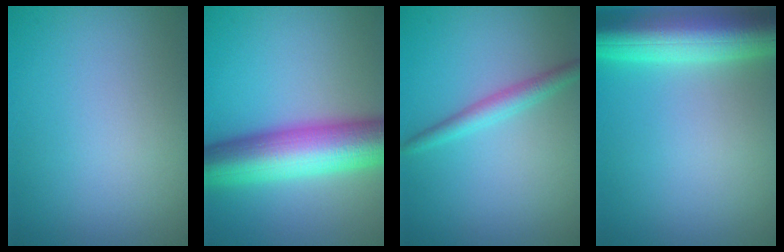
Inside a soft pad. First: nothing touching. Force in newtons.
{"total": 10.2, "press": 10.2, "slide": 0.3}
{"total": 2.2, "press": 2.1, "slide": 0.0}
{"total": 9.3, "press": 9.3, "slide": 0.3}